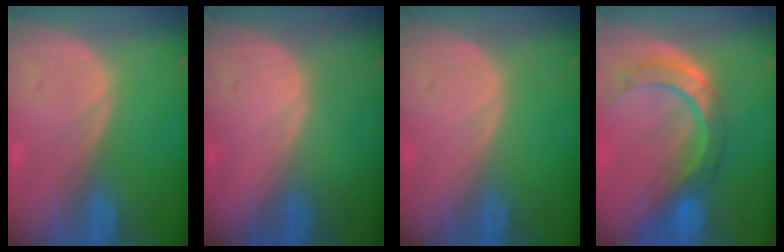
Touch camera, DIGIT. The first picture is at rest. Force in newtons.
{"total": 0.6, "press": 0.1, "slide": 0.6}
{"total": 0.0}
{"total": 8.5, "press": 7.2, "slide": 4.5}